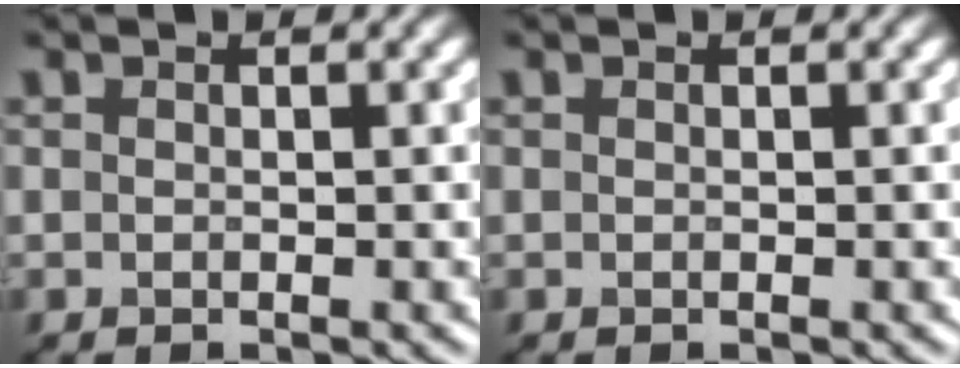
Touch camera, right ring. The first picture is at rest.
{"total": 0.0}